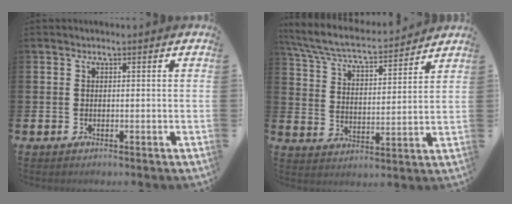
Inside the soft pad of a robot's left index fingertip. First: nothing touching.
{"total": 6.7, "force": [6.1, 1.3, 2.2], "torque": [-0.074, -0.045, 0.103]}